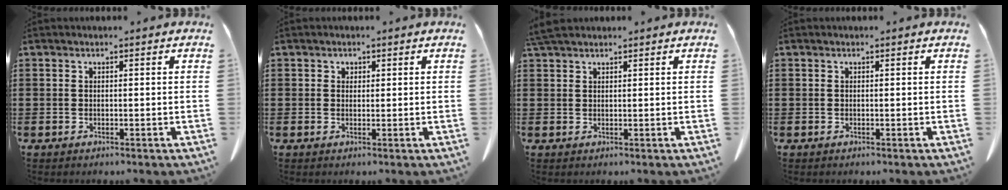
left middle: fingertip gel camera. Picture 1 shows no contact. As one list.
[{"total": 0.7, "force": [0.4, 0.5, 0.1], "torque": [-0.004, 0.001, 0.009]}, {"total": 2.6, "force": [2.2, 0.6, 1.2], "torque": [-0.030, 0.001, 0.044]}, {"total": 0.0}]